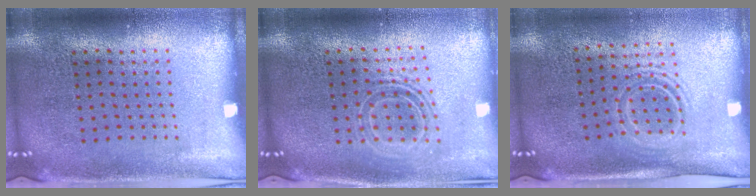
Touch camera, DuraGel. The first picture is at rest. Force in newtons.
{"total": 1.6, "press": 1.3, "slide": 0.9}
{"total": 1.6, "press": 1.2, "slide": 1.1}